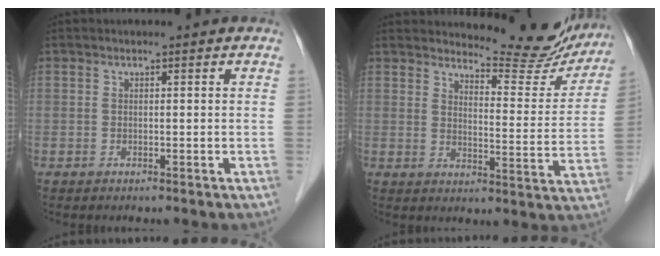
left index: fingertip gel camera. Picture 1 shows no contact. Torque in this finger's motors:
{"motor_torque": [0.96, -1.18, 0.26, 0.01]}